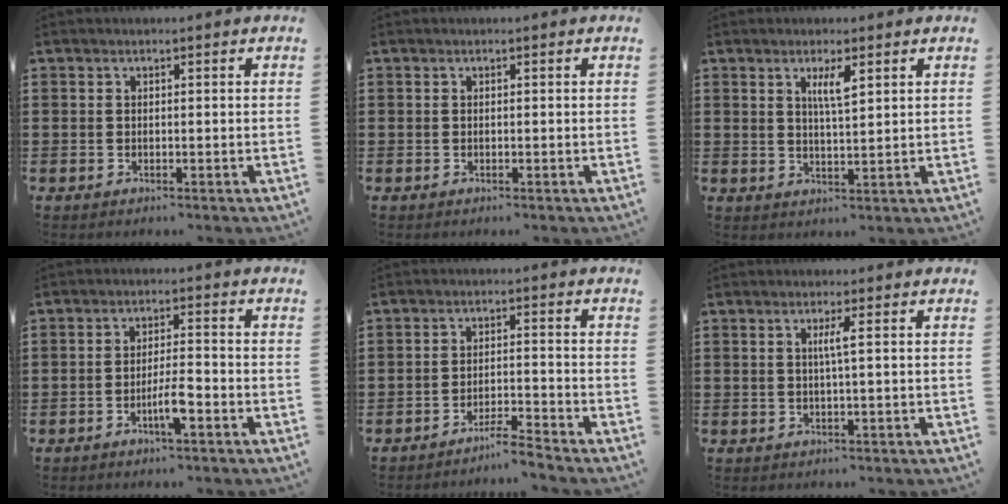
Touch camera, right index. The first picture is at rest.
{"total": 0.0}
{"total": 3.5, "force": [1.7, 0.7, 3.0], "torque": [-0.063, 0.004, 0.026]}
{"total": 4.7, "force": [-2.2, 0.8, 4.1], "torque": [-0.082, -0.002, -0.043]}
{"total": 3.8, "force": [-3.6, -0.5, 1.0], "torque": [-0.020, -0.003, -0.073]}
{"total": 2.1, "force": [0.4, -0.3, 2.1], "torque": [-0.040, -0.003, 0.002]}